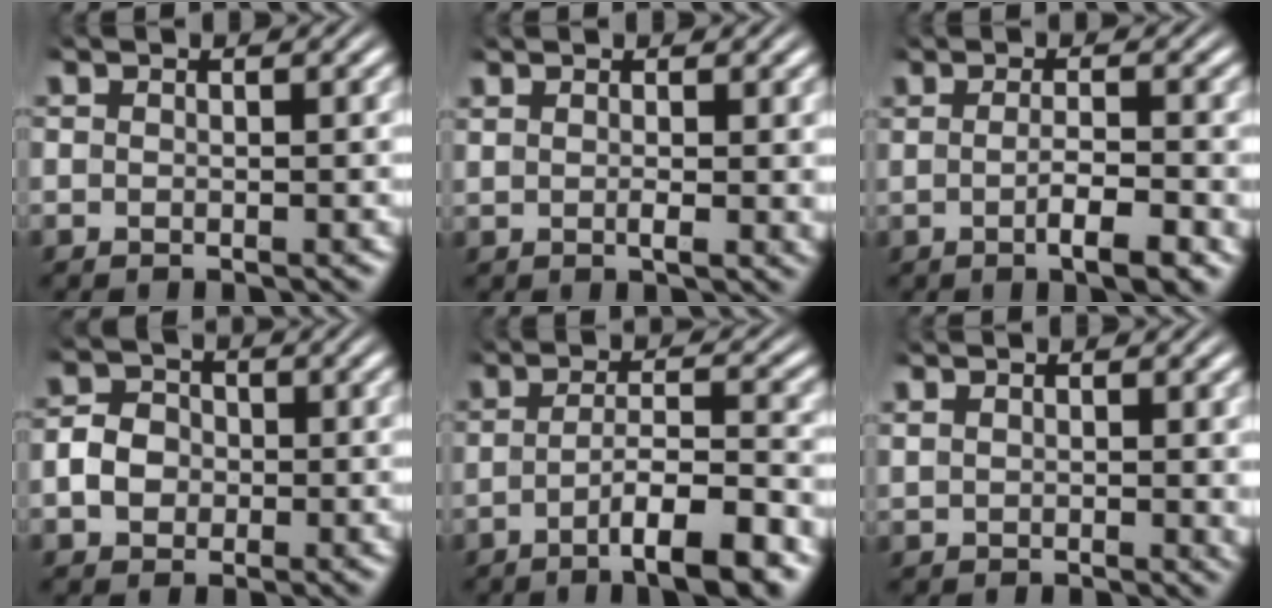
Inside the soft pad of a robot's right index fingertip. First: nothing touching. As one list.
[{"total": 1.6, "force": [0.7, -0.3, 1.4], "torque": [-0.020, 0.002, 0.013]}, {"total": 3.8, "force": [-1.3, 0.4, 3.5], "torque": [-0.050, -0.002, -0.022]}, {"total": 3.6, "force": [-0.8, 3.1, 1.7], "torque": [-0.028, -0.004, -0.013]}, {"total": 6.1, "force": [-3.2, 0.9, 5.0], "torque": [-0.073, -0.004, -0.051]}, {"total": 1.6, "force": [1.4, 0.0, 0.8], "torque": [-0.006, 0.005, 0.027]}]